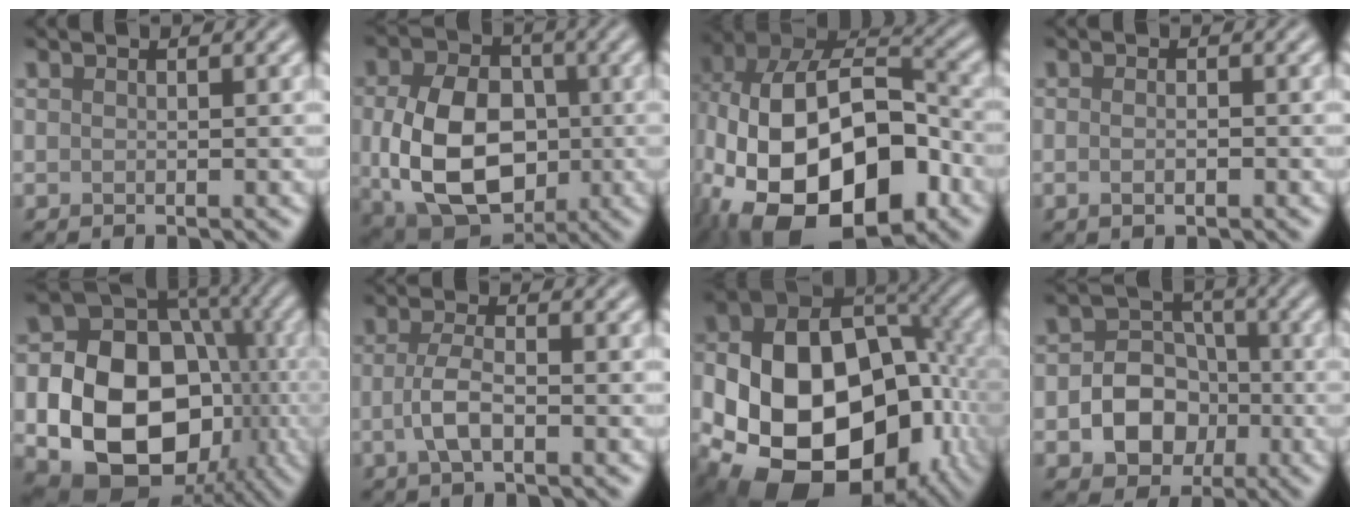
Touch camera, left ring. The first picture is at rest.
{"total": 11.0, "force": [-0.8, 7.7, 7.8], "torque": [-0.151, -0.015, -0.014]}
{"total": 18.6, "force": [-6.0, 11.5, 13.3], "torque": [-0.243, -0.005, -0.095]}
{"total": 1.4, "force": [-0.3, 0.6, 1.3], "torque": [-0.013, -0.003, -0.009]}
{"total": 17.4, "force": [-3.2, 13.8, 10.1], "torque": [-0.149, -0.033, -0.062]}
{"total": 2.9, "force": [-0.7, 1.0, 2.6], "torque": [-0.057, 0.000, -0.020]}
{"total": 19.7, "force": [-5.4, 14.2, 12.6], "torque": [-0.208, -0.030, -0.074]}
{"total": 6.2, "force": [-1.6, 5.1, 3.2], "torque": [-0.026, -0.002, -0.047]}